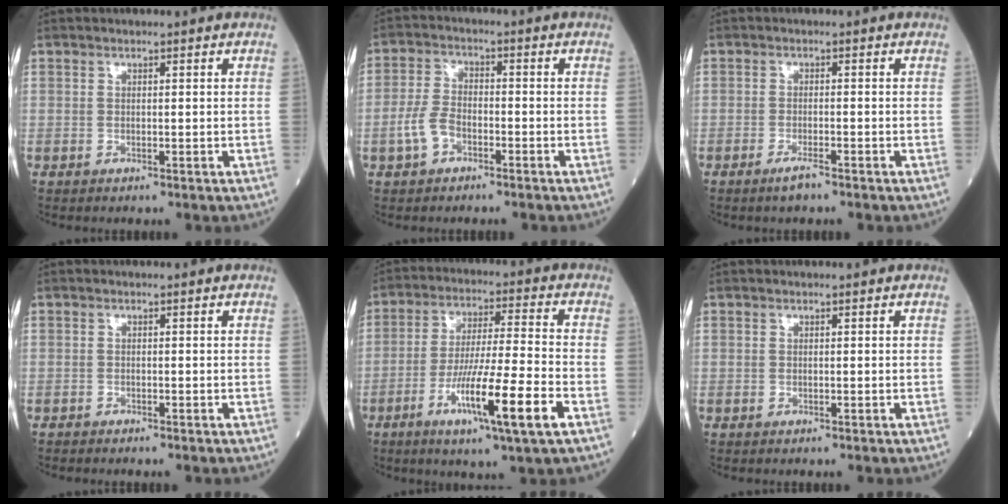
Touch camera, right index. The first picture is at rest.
{"total": 4.9, "force": [-2.4, 2.7, 3.3], "torque": [-0.081, 0.008, -0.049]}
{"total": 2.3, "force": [-1.6, 0.2, 1.6], "torque": [-0.035, -0.003, -0.032]}
{"total": 0.9, "force": [-0.9, 0.0, 0.2], "torque": [-0.003, -0.002, -0.015]}
{"total": 13.4, "force": [-5.7, -0.2, 12.1], "torque": [-0.217, -0.019, -0.100]}
{"total": 0.0}